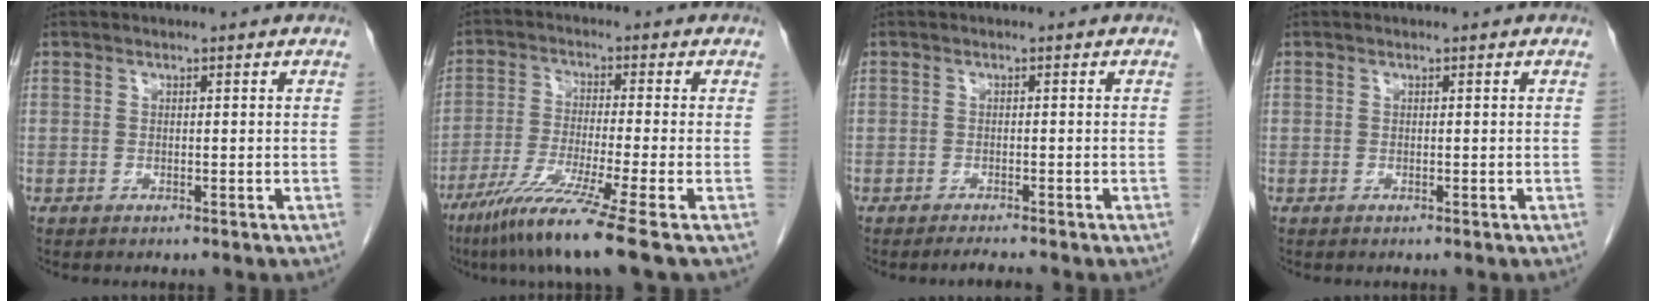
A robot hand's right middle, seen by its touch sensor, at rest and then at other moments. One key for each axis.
{"total": 10.7, "fx": -7.2, "fy": -2.1, "fz": 7.6, "tx": -0.142, "ty": -0.045, "tz": -0.130}
{"total": 1.6, "fx": -1.4, "fy": -0.3, "fz": 0.5, "tx": -0.016, "ty": -0.008, "tz": -0.023}
{"total": 0.0}